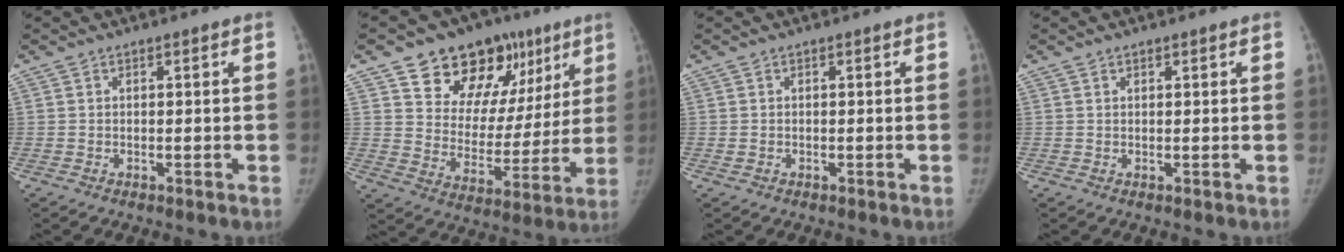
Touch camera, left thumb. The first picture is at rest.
{"total": 21.2, "force": [12.3, 13.5, 10.7], "torque": [-0.093, -0.023, 0.192]}
{"total": 0.7, "force": [-0.2, 0.6, 0.3], "torque": [-0.007, 0.000, 0.000]}
{"total": 0.5, "force": [0.4, 0.3, 0.1], "torque": [-0.001, -0.003, 0.005]}